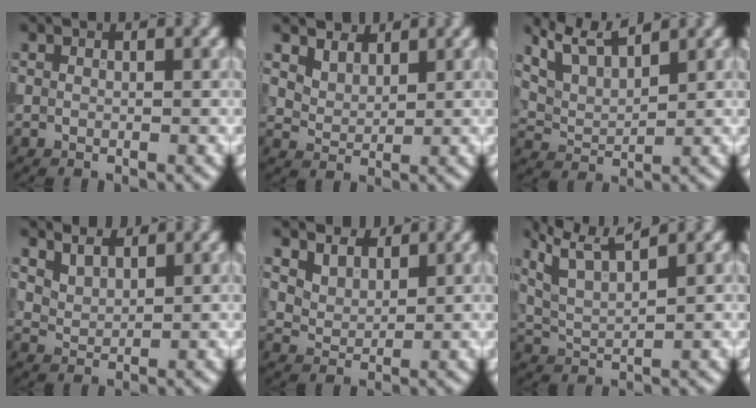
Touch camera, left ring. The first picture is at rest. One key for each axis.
{"total": 3.8, "fx": 2.9, "fy": 2.1, "fz": 1.4, "tx": -0.047, "ty": -0.010, "tz": 0.066}
{"total": 4.9, "fx": 4.1, "fy": 1.3, "fz": 2.2, "tx": -0.059, "ty": 0.015, "tz": 0.070}
{"total": 3.3, "fx": 2.6, "fy": 1.5, "fz": 1.2, "tx": -0.037, "ty": -0.002, "tz": 0.058}
{"total": 4.5, "fx": 3.3, "fy": 2.6, "fz": 1.7, "tx": -0.062, "ty": -0.009, "tz": 0.074}
{"total": 6.1, "fx": 4.4, "fy": 1.4, "fz": 3.9, "tx": -0.079, "ty": 0.027, "tz": 0.066}